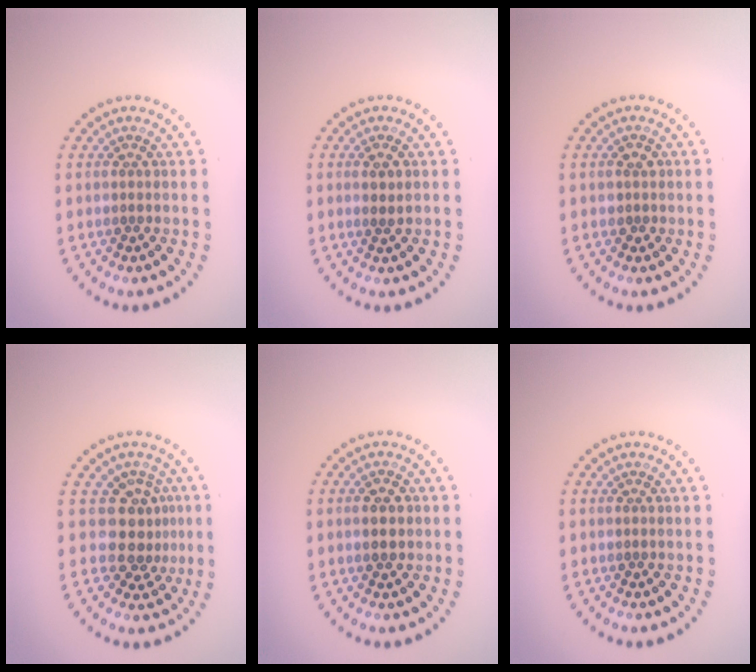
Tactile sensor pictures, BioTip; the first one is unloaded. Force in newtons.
{"total": 0.9, "press": 0.8, "slide": 0.5}
{"total": 1.2, "press": 1.1, "slide": 0.6}
{"total": 3.2, "press": 2.4, "slide": 2.1}
{"total": 2.5, "press": 2.5, "slide": 0.1}
{"total": 0.0}